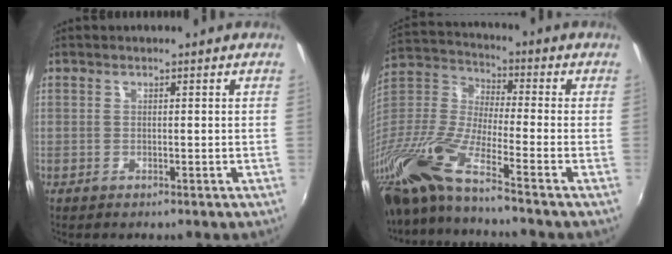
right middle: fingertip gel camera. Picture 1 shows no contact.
{"total": 17.6, "force": [-13.3, 0.3, 11.5], "torque": [-0.228, -0.040, -0.269]}